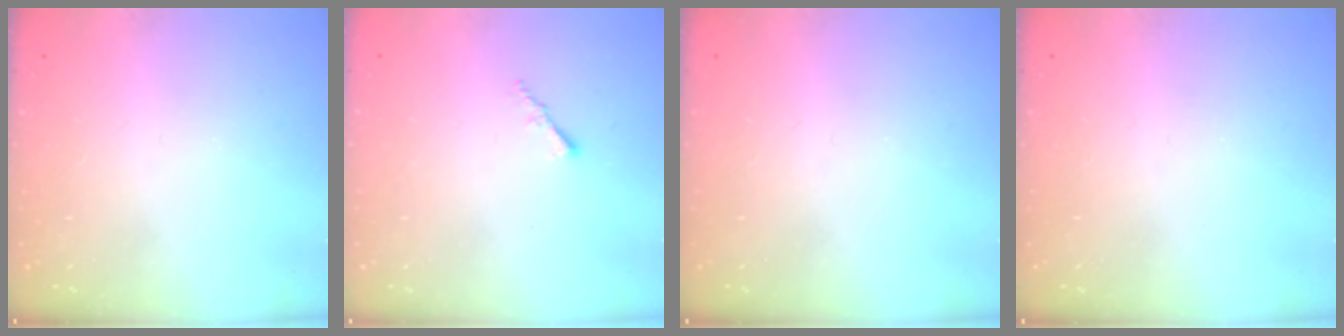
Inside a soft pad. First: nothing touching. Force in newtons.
{"total": 1.0, "press": 1.0, "slide": 0.4}
{"total": 0.0}
{"total": 0.0}